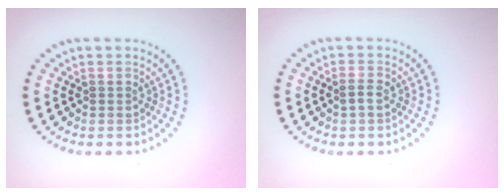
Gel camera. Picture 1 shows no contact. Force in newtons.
{"total": 1.1, "press": 1.0, "slide": 0.4}